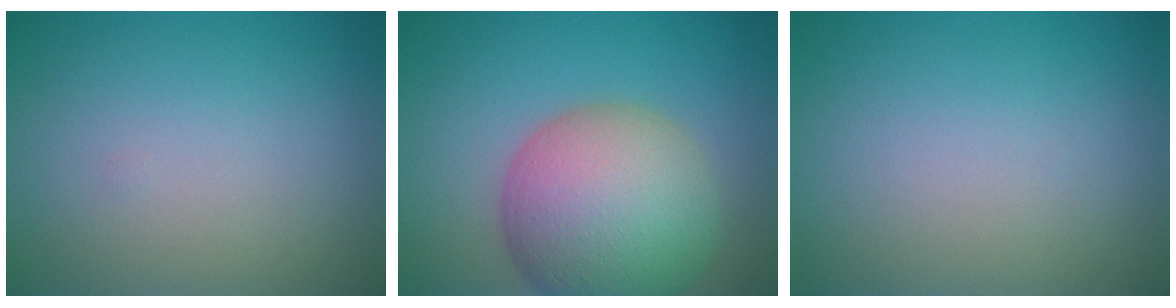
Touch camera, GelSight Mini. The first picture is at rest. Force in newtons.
{"total": 11.1, "press": 11.0, "slide": 0.7}
{"total": 0.0}